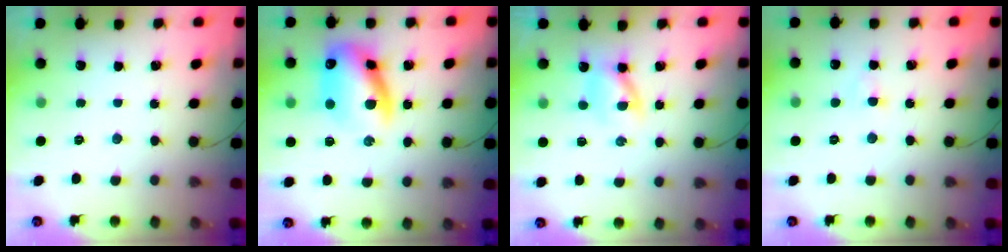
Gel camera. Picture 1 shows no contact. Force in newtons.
{"total": 14.0, "press": 13.7, "slide": 2.9}
{"total": 2.5, "press": 2.2, "slide": 1.2}
{"total": 1.8, "press": 1.5, "slide": 0.9}